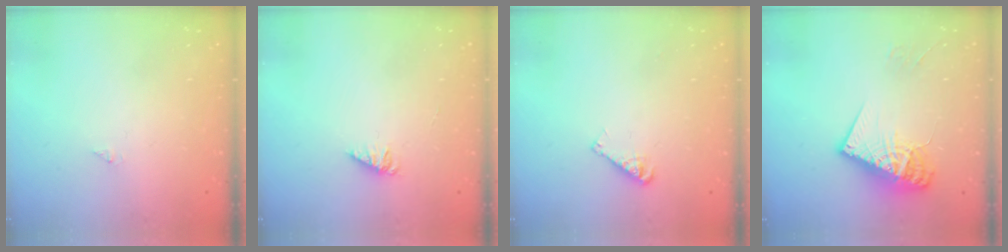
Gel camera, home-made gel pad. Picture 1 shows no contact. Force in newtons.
{"total": 1.4, "press": 1.4, "slide": 0.2}
{"total": 4.5, "press": 4.5, "slide": 0.3}
{"total": 14.0, "press": 13.9, "slide": 1.5}